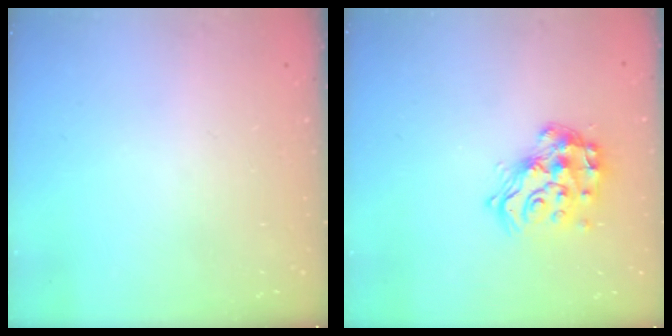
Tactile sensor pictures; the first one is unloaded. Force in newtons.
{"total": 15.5, "press": 15.4, "slide": 1.0}